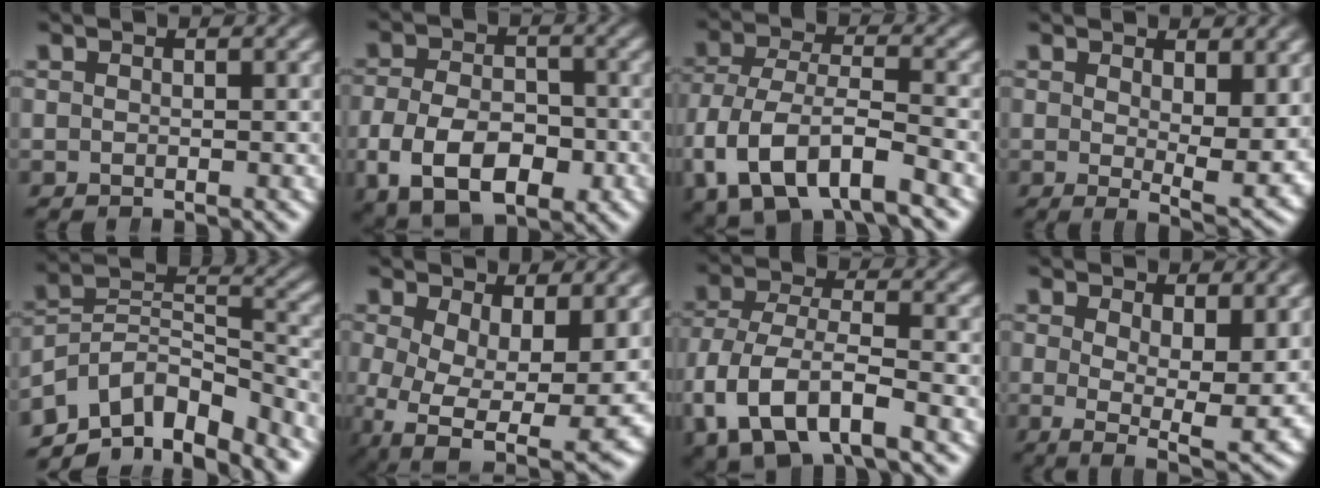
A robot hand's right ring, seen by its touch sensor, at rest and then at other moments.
{"total": 8.8, "force": [-3.0, 5.9, 5.8], "torque": [-0.093, -0.031, -0.033]}
{"total": 8.0, "force": [-2.2, 5.3, 5.6], "torque": [-0.132, -0.040, -0.016]}
{"total": 3.4, "force": [0.8, 0.5, 3.2], "torque": [-0.039, -0.026, 0.019]}
{"total": 14.8, "force": [-8.7, 9.3, 7.6], "torque": [-0.114, -0.039, -0.132]}
{"total": 7.1, "force": [-2.0, 4.3, 5.3], "torque": [-0.117, -0.056, -0.011]}
{"total": 8.0, "force": [-2.2, 5.3, 5.5], "torque": [-0.134, -0.041, -0.015]}
{"total": 5.6, "force": [0.2, 1.7, 5.3], "torque": [-0.075, -0.034, 0.017]}